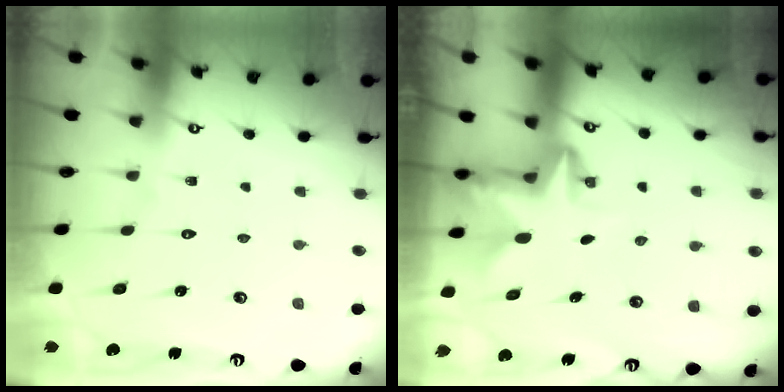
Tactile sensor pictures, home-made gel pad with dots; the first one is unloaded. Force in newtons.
{"total": 2.5, "press": 2.5, "slide": 0.5}